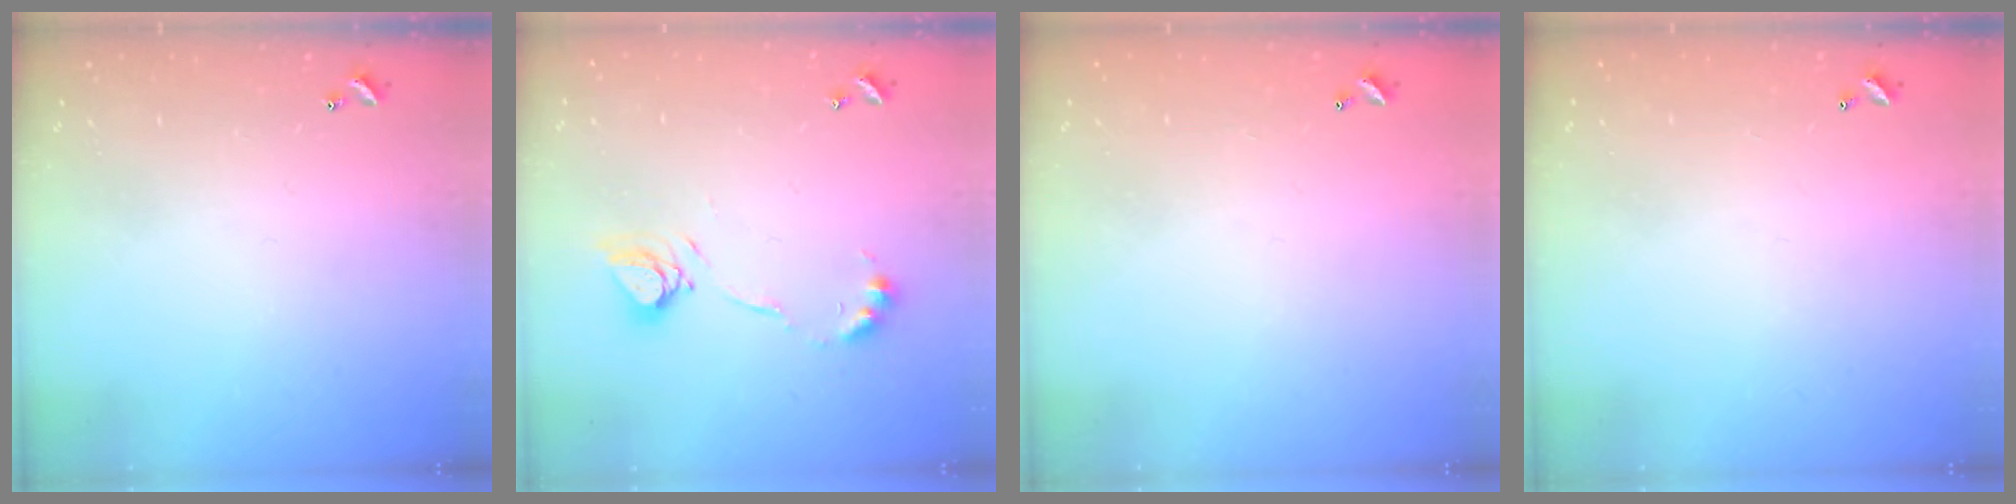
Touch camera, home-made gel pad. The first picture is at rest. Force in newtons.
{"total": 12.5, "press": 12.5, "slide": 1.1}
{"total": 2.8, "press": 2.8, "slide": 0.1}
{"total": 2.9, "press": 2.9, "slide": 0.1}